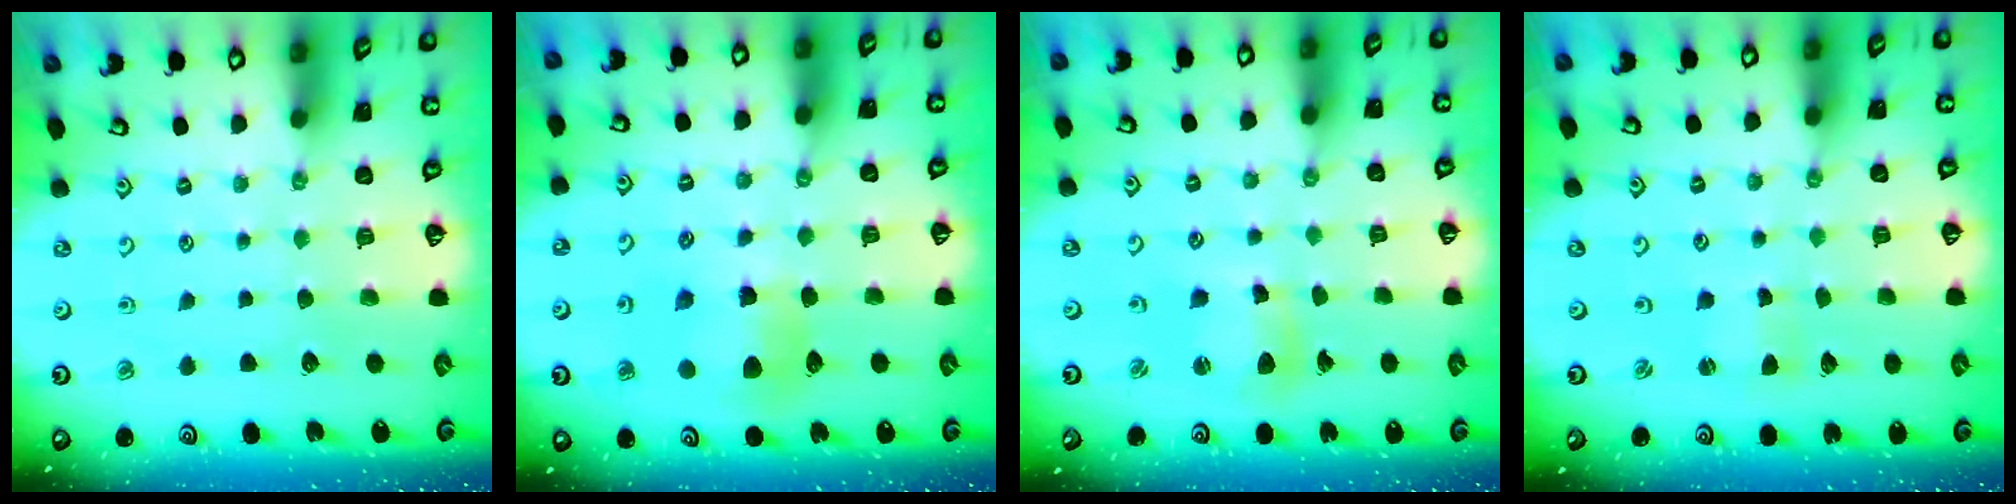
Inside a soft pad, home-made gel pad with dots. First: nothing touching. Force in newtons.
{"total": 8.8, "press": 8.7, "slide": 0.6}
{"total": 8.9, "press": 8.8, "slide": 1.0}
{"total": 1.5, "press": 1.4, "slide": 0.3}